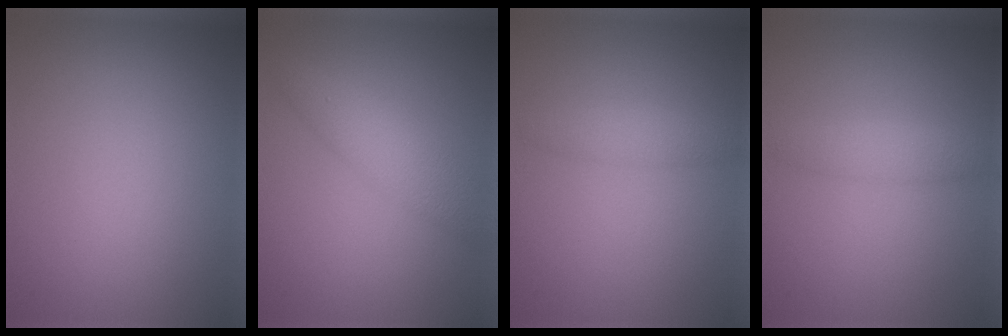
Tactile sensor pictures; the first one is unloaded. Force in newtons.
{"total": 3.6, "press": 3.6, "slide": 0.1}
{"total": 1.7, "press": 1.7, "slide": 0.1}
{"total": 1.8, "press": 1.8, "slide": 0.0}